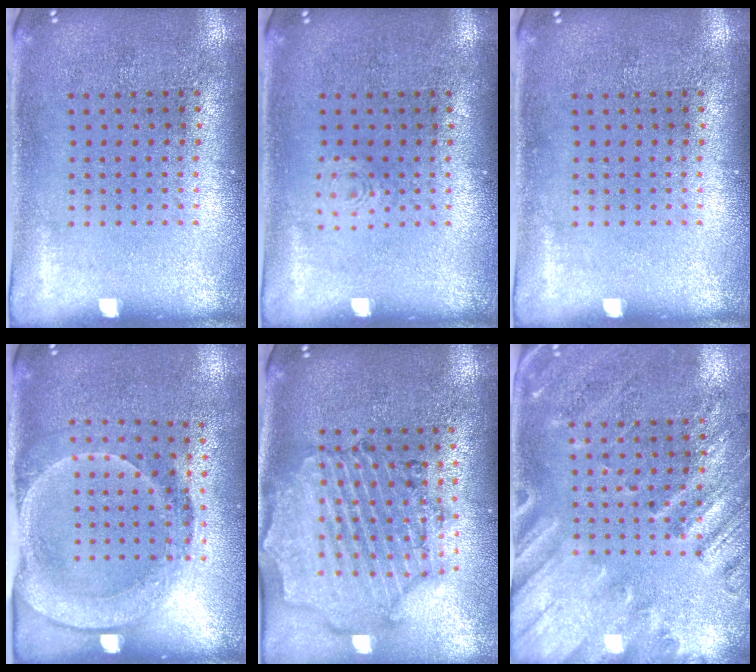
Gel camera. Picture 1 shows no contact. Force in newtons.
{"total": 0.8, "press": 0.8, "slide": 0.2}
{"total": 0.0}
{"total": 1.8, "press": 1.5, "slide": 1.1}
{"total": 1.7, "press": 1.7, "slide": 0.3}
{"total": 2.5, "press": 2.0, "slide": 1.6}